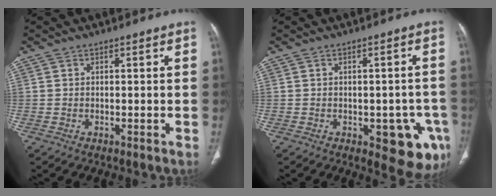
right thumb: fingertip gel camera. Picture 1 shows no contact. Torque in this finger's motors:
{"motor_torque": [1.10, 1.19, -0.05, 0.02, 0.21]}